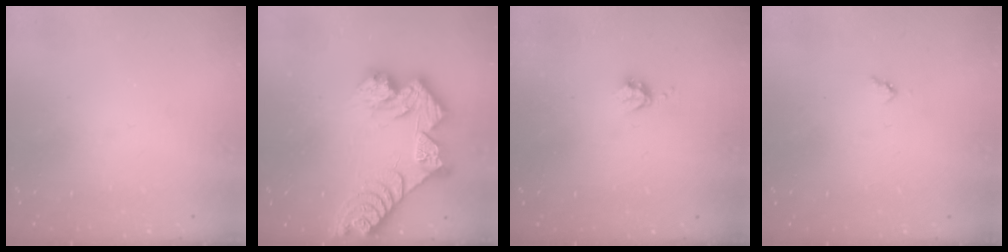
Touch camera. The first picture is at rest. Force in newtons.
{"total": 15.1, "press": 15.0, "slide": 1.4}
{"total": 3.8, "press": 3.8, "slide": 0.4}
{"total": 3.0, "press": 3.0, "slide": 0.3}